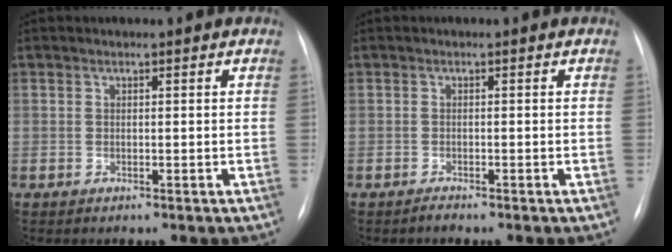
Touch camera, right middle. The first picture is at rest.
{"total": 0.8, "force": [-0.7, 0.0, 0.2], "torque": [-0.006, -0.001, -0.011]}